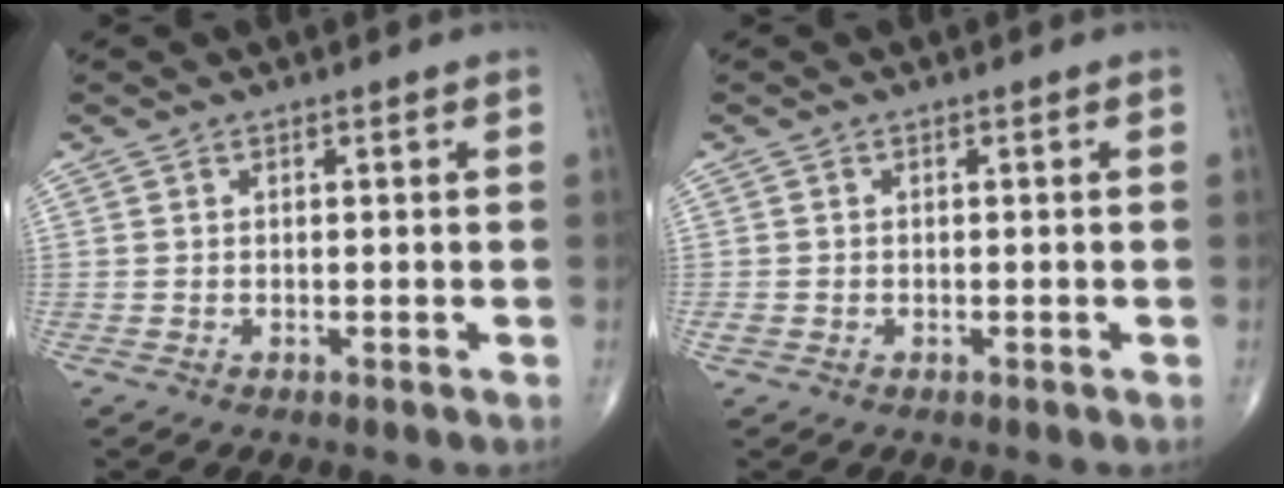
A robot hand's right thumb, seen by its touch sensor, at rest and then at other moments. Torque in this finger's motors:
{"motor_torque": [-0.02, 0.29, -0.19, -0.09, -0.05]}